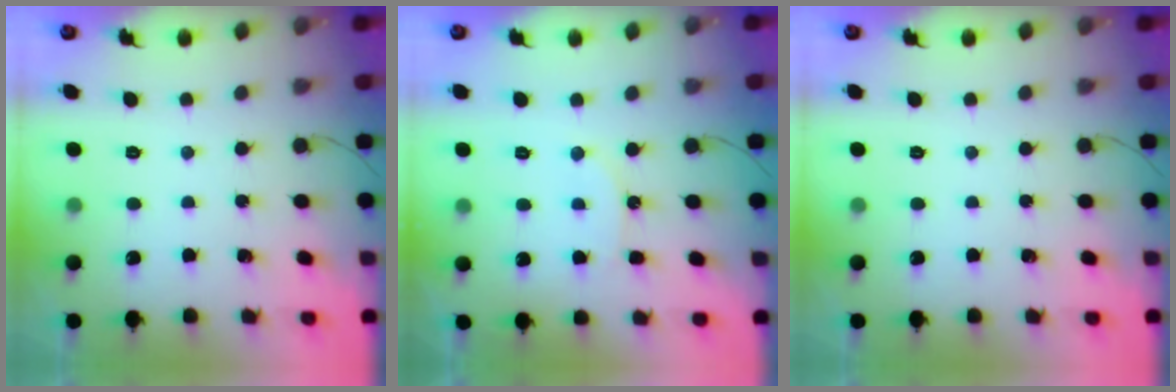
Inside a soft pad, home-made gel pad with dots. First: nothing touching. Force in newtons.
{"total": 7.5, "press": 7.4, "slide": 0.7}
{"total": 0.0}